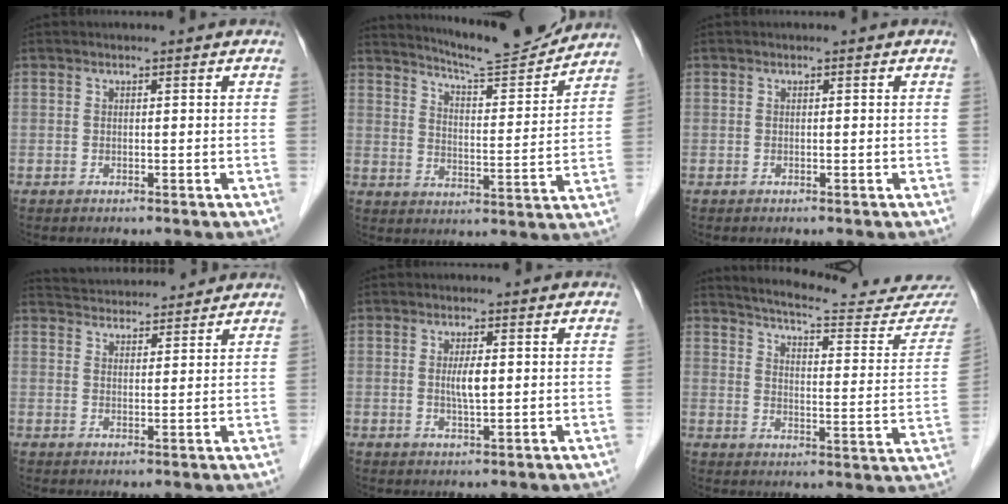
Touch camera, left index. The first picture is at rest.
{"total": 13.5, "force": [13.0, 0.0, 3.8], "torque": [-0.065, -0.010, 0.190]}
{"total": 0.0}
{"total": 10.0, "force": [9.6, 1.5, 2.0], "torque": [-0.032, 0.027, 0.140]}
{"total": 2.8, "force": [0.4, 0.4, 2.8], "torque": [-0.053, -0.002, 0.008]}
{"total": 22.2, "force": [21.0, 2.4, 6.9], "torque": [-0.092, -0.075, 0.255]}